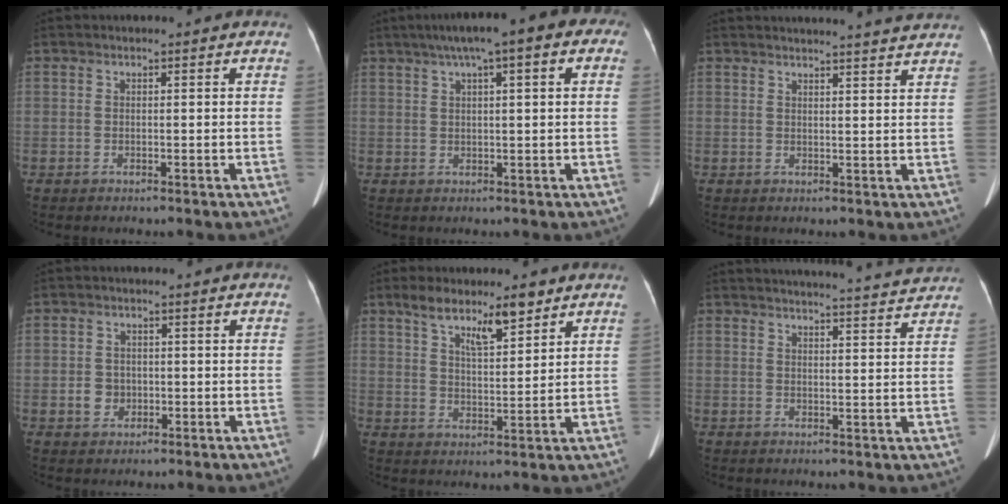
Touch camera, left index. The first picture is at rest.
{"total": 11.0, "force": [5.4, 2.1, 9.4], "torque": [-0.132, 0.042, 0.068]}
{"total": 11.9, "force": [11.5, -0.5, 3.2], "torque": [-0.043, -0.012, 0.123]}
{"total": 2.7, "force": [-0.6, 2.5, 1.0], "torque": [-0.019, 0.004, -0.005]}
{"total": 8.3, "force": [5.8, 2.0, 5.6], "torque": [-0.095, 0.002, 0.100]}
{"total": 16.2, "force": [15.6, -0.1, 4.3], "torque": [-0.061, -0.015, 0.191]}